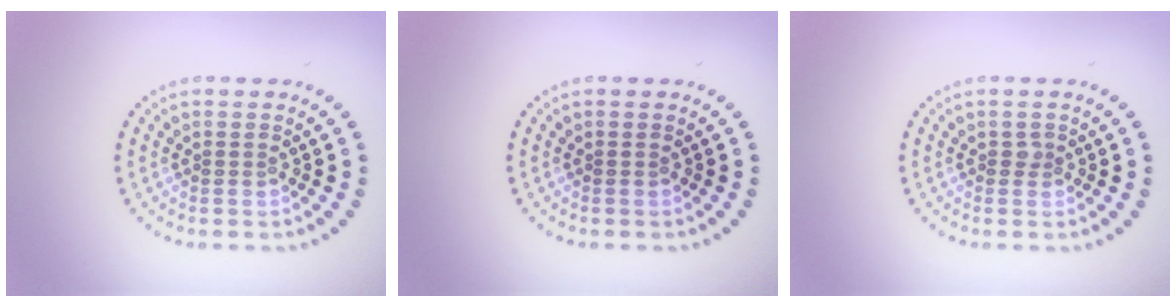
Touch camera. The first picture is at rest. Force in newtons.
{"total": 0.0}
{"total": 0.7, "press": 0.6, "slide": 0.3}